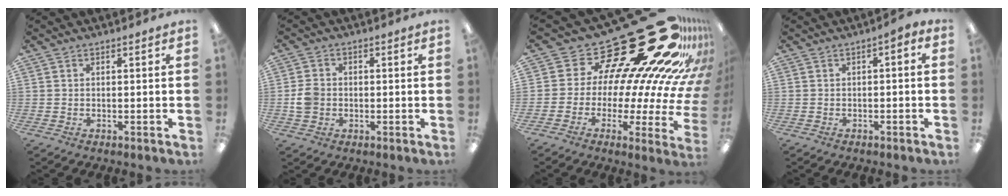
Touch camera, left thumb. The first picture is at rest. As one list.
[{"total": 5.0, "force": [-0.6, 4.4, 2.1], "torque": [-0.024, 0.006, -0.012]}, {"total": 32.0, "force": [20.4, 12.3, 21.4], "torque": [-0.266, -0.204, 0.382]}, {"total": 1.6, "force": [-1.1, 0.7, 0.9], "torque": [-0.016, 0.005, -0.021]}]